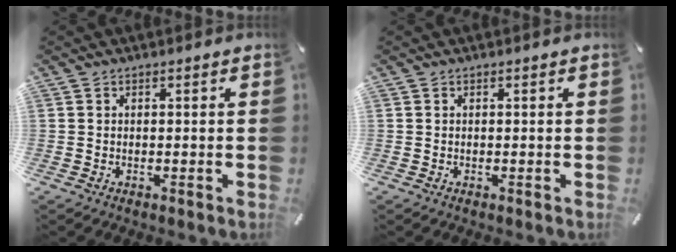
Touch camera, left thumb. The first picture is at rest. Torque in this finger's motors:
{"motor_torque": [0.01, 0.00, 0.02, -0.10, 0.00]}